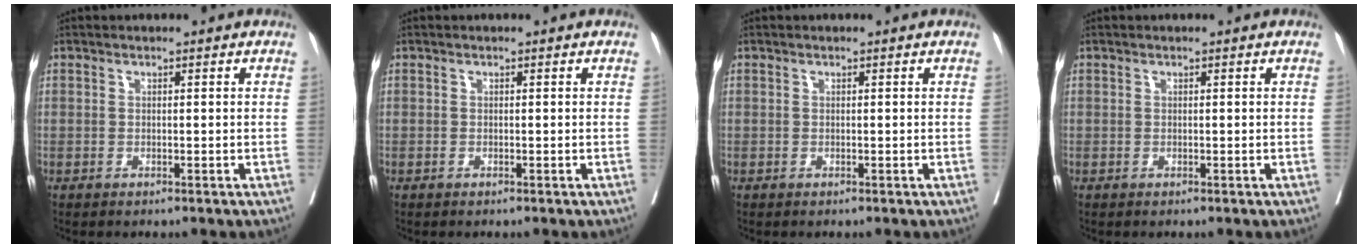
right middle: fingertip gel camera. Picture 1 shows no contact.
{"total": 0.0}
{"total": 0.0}
{"total": 0.0}